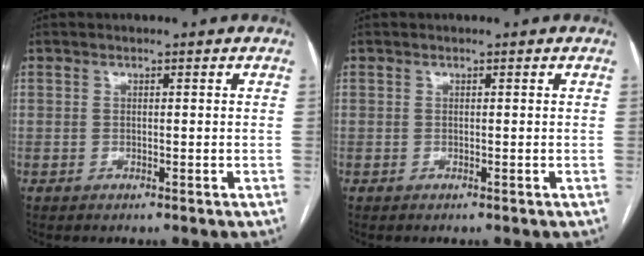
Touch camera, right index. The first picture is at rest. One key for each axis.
{"total": 0.0}